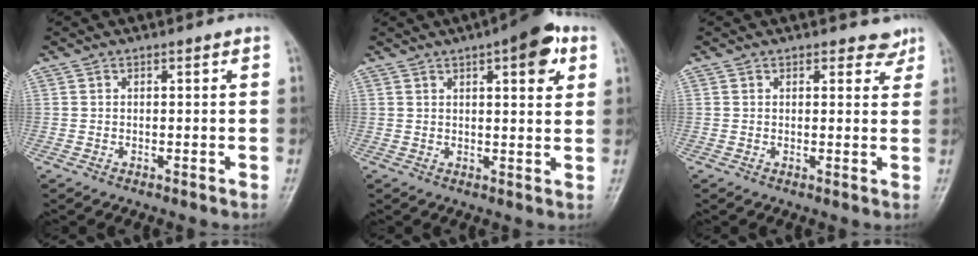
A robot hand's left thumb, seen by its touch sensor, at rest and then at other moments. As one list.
[{"total": 9.0, "force": [4.2, 3.1, 7.4], "torque": [-0.078, -0.010, 0.050]}, {"total": 2.8, "force": [2.3, 1.4, 0.4], "torque": [0.018, -0.016, 0.018]}]